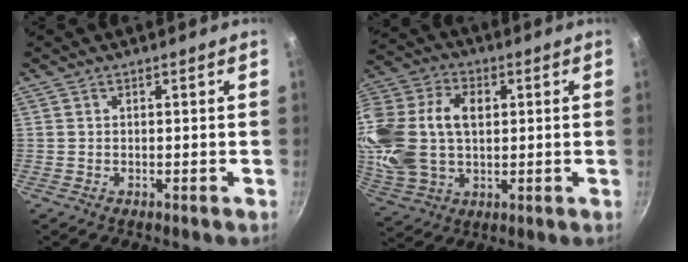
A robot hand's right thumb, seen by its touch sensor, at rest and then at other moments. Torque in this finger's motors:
{"motor_torque": [1.77, 1.79, 0.23, -0.11, 0.63]}